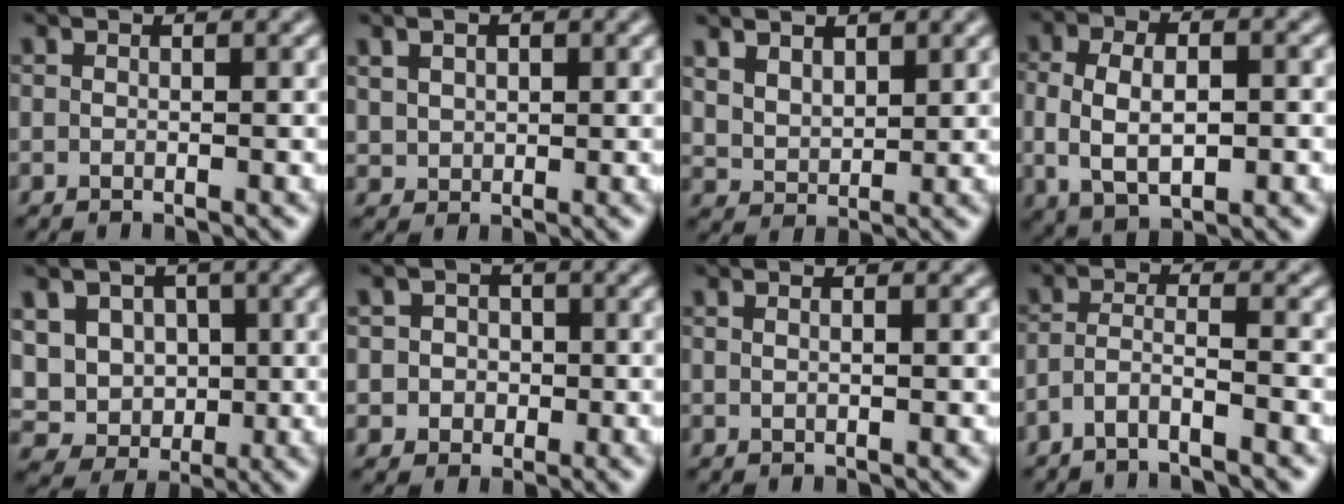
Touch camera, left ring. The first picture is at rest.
{"total": 2.7, "force": [1.4, 1.9, 1.4], "torque": [-0.033, 0.013, 0.020]}
{"total": 4.2, "force": [2.5, 2.6, 2.1], "torque": [-0.055, 0.004, 0.051]}
{"total": 6.6, "force": [-0.7, 3.6, 5.5], "torque": [-0.108, -0.009, 0.004]}
{"total": 7.2, "force": [1.2, 6.3, 3.3], "torque": [-0.059, 0.015, 0.010]}
{"total": 2.9, "force": [0.0, 2.8, 0.9], "torque": [0.004, 0.004, -0.009]}
{"total": 1.5, "force": [0.7, 0.6, 1.1], "torque": [-0.010, -0.002, 0.000]}
{"total": 2.7, "force": [-2.0, 0.3, 1.8], "torque": [-0.037, 0.004, -0.048]}